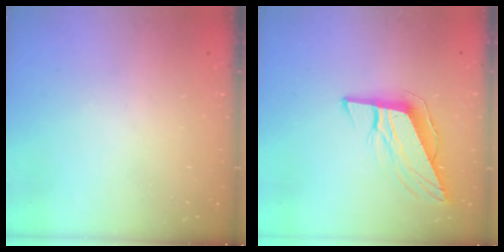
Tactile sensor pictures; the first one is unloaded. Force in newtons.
{"total": 10.3, "press": 10.2, "slide": 1.9}